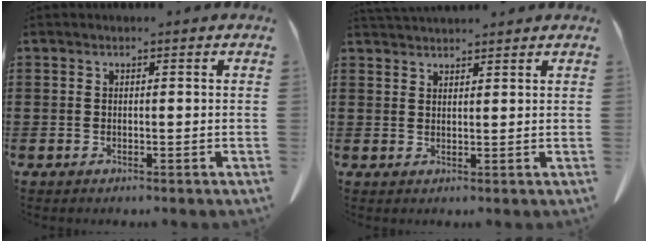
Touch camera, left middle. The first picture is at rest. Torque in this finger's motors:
{"motor_torque": [1.67, 0.47, 0.07, 0.02]}